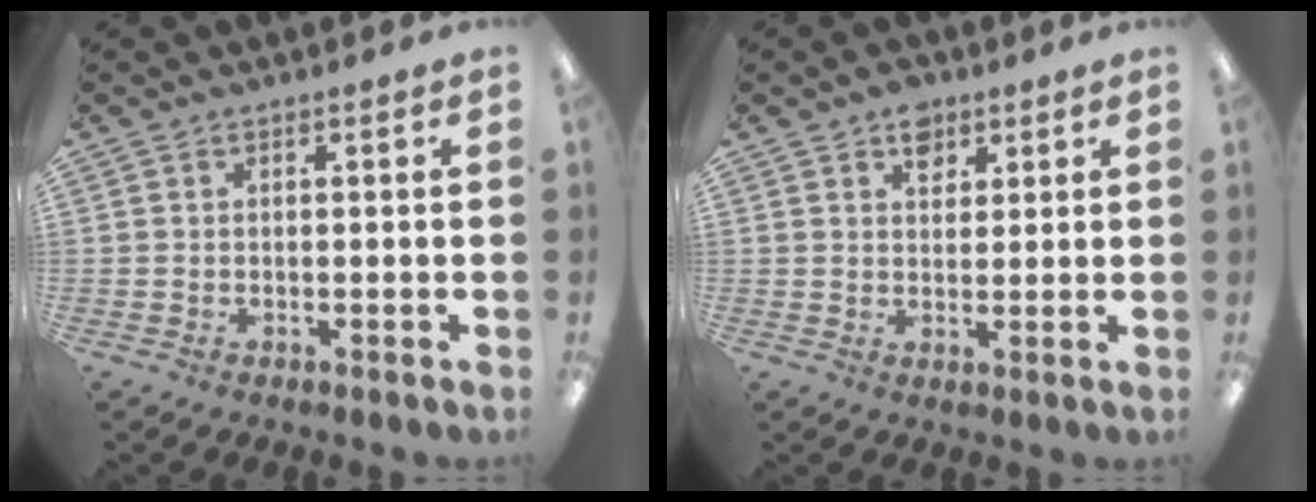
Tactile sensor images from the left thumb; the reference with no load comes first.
{"total": 5.2, "force": [3.2, 3.5, 2.1], "torque": [-0.011, -0.011, 0.052]}